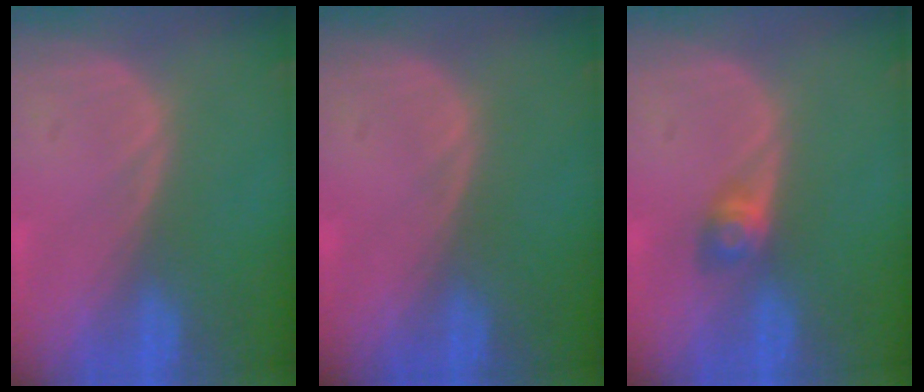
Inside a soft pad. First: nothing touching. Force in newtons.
{"total": 0.0}
{"total": 2.8, "press": 2.6, "slide": 1.2}